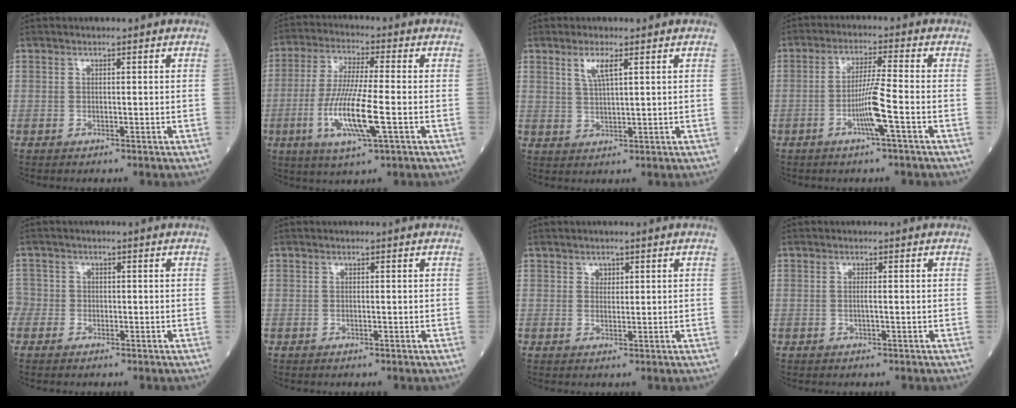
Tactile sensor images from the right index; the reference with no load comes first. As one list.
[{"total": 11.4, "force": [-3.1, 0.5, 10.9], "torque": [-0.223, -0.017, -0.062]}, {"total": 3.5, "force": [1.8, 0.4, 3.0], "torque": [-0.064, 0.000, 0.037]}, {"total": 6.0, "force": [-2.2, -1.1, 5.5], "torque": [-0.109, -0.003, -0.043]}, {"total": 2.7, "force": [-1.1, 2.4, 0.4], "torque": [-0.006, 0.009, -0.027]}, {"total": 0.0}, {"total": 1.3, "force": [0.7, 0.9, 0.4], "torque": [-0.001, -0.003, 0.009]}, {"total": 0.7, "force": [-0.1, -0.2, 0.6], "torque": [-0.012, 0.000, -0.003]}]